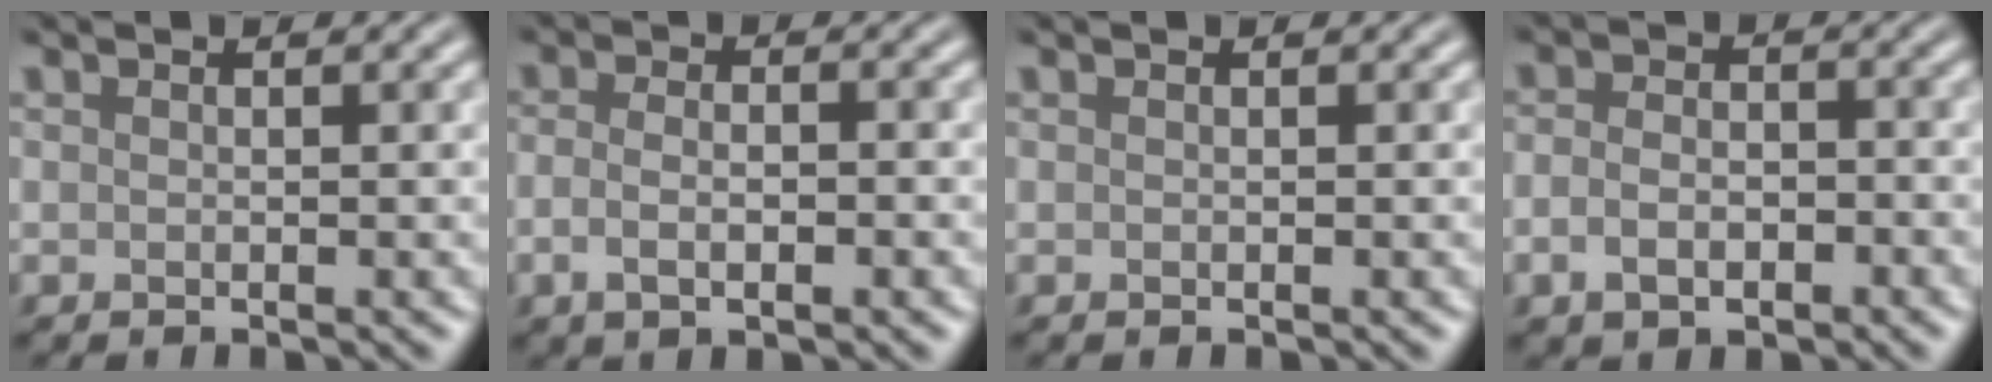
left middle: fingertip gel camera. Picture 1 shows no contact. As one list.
[{"total": 3.4, "force": [-0.8, 1.7, 2.9], "torque": [-0.042, -0.002, -0.017]}, {"total": 0.0}, {"total": 3.2, "force": [-1.3, 2.1, 2.1], "torque": [-0.037, -0.002, -0.029]}]